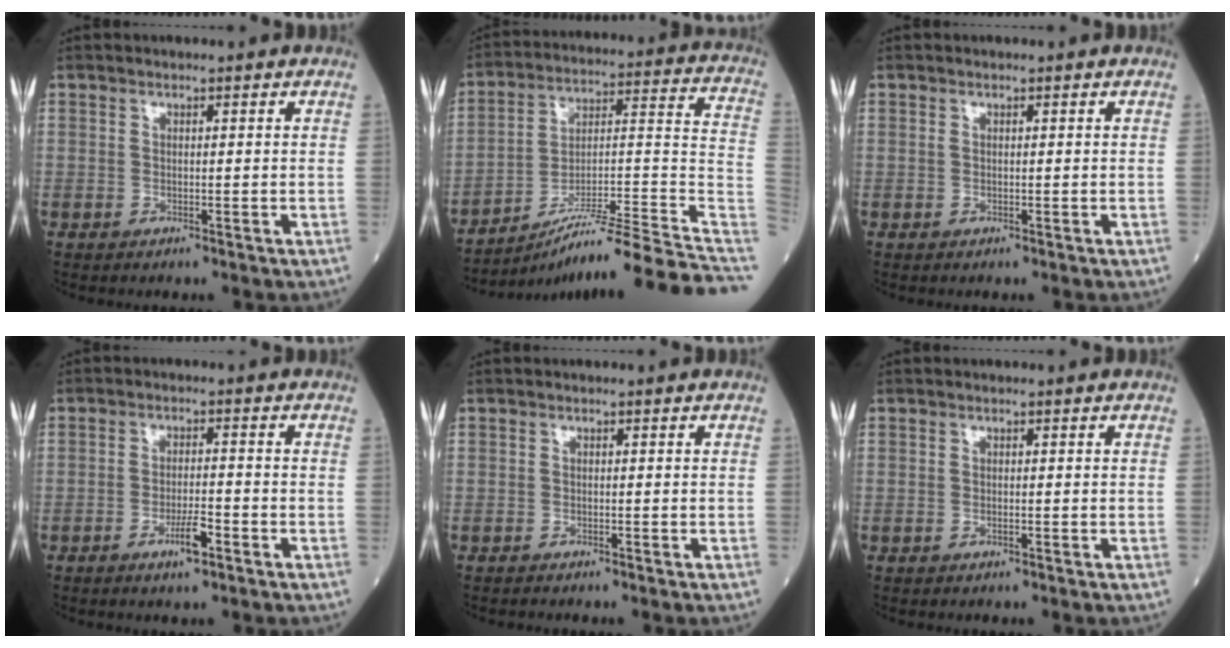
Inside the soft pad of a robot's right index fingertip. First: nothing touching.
{"total": 24.6, "force": [-19.5, -1.2, 15.1], "torque": [-0.144, 0.004, -0.301]}
{"total": 0.0}
{"total": 3.8, "force": [-2.1, 0.5, 3.1], "torque": [-0.058, 0.000, -0.038]}
{"total": 0.6, "force": [-0.6, -0.1, 0.1], "torque": [-0.004, -0.001, -0.013]}
{"total": 0.0}